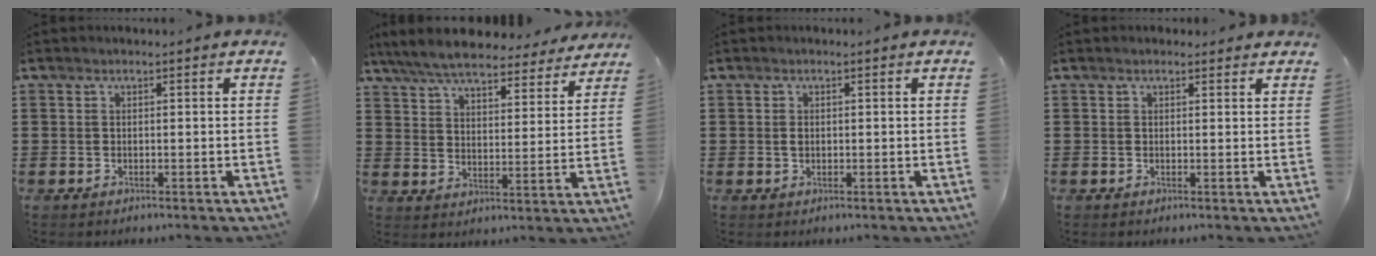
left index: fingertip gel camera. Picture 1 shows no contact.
{"total": 7.5, "force": [7.0, 0.8, 2.4], "torque": [-0.075, -0.035, 0.126]}
{"total": 0.9, "force": [0.0, 0.6, 0.7], "torque": [-0.016, 0.002, -0.001]}
{"total": 1.0, "force": [0.8, 0.5, 0.2], "torque": [-0.005, 0.004, 0.016]}